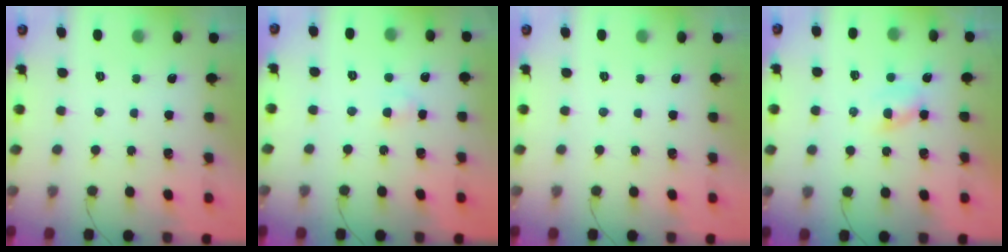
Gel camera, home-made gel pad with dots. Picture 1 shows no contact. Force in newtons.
{"total": 2.5, "press": 2.3, "slide": 1.0}
{"total": 0.0}
{"total": 1.9, "press": 1.7, "slide": 0.9}